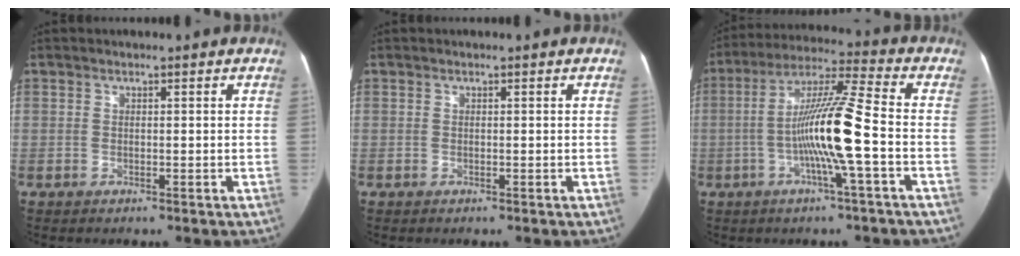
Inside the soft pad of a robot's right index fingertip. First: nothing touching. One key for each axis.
{"total": 0.0}
{"total": 12.4, "fx": -2.7, "fy": -0.6, "fz": 12.1, "tx": -0.228, "ty": 0.008, "tz": -0.057}